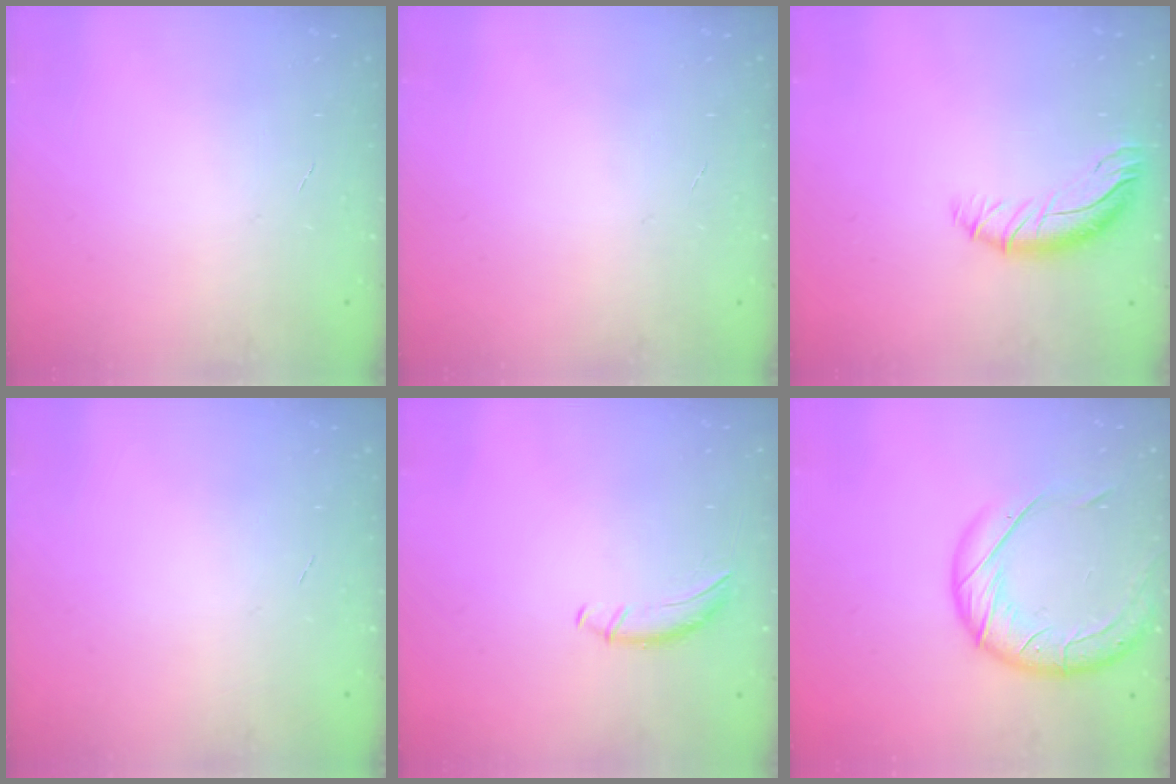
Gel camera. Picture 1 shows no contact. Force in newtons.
{"total": 0.0}
{"total": 9.4, "press": 9.3, "slide": 0.9}
{"total": 0.0}
{"total": 0.0}
{"total": 16.3, "press": 16.2, "slide": 1.7}